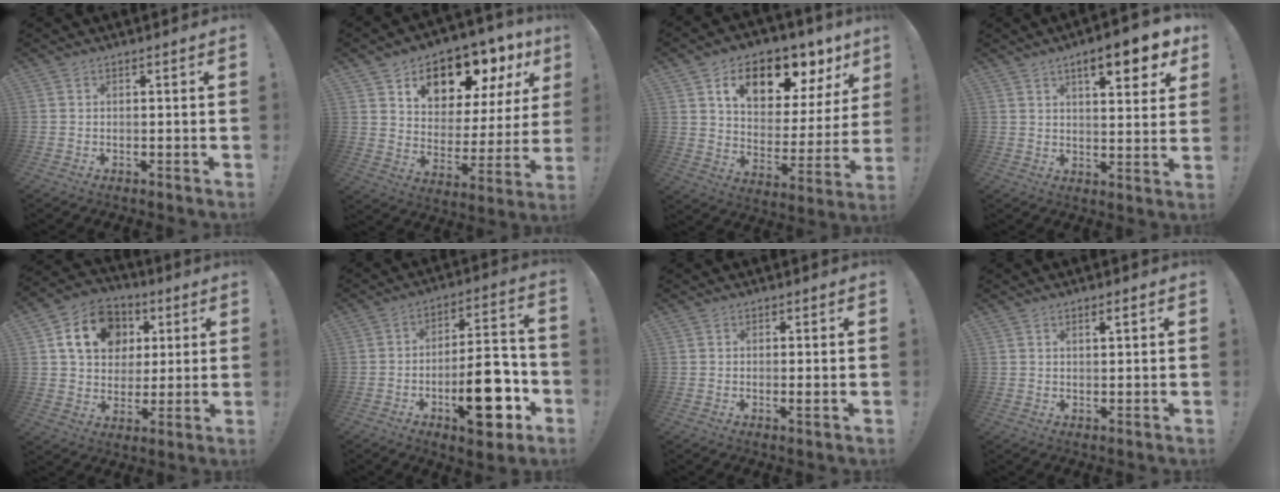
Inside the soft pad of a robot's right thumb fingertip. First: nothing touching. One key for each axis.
{"total": 13.3, "fx": 9.8, "fy": 6.6, "fz": 6.1, "tx": -0.087, "ty": -0.078, "tz": 0.170}
{"total": 14.9, "fx": 9.2, "fy": 7.8, "fz": 8.8, "tx": -0.136, "ty": -0.055, "tz": 0.153}
{"total": 10.7, "fx": 5.9, "fy": 2.7, "fz": 8.5, "tx": -0.107, "ty": -0.032, "tz": 0.091}
{"total": 15.7, "fx": 5.4, "fy": 12.4, "fz": 8.0, "tx": -0.114, "ty": -0.009, "tz": 0.111}
{"total": 18.6, "fx": -7.1, "fy": 7.4, "fz": 15.5, "tx": -0.213, "ty": 0.047, "tz": -0.100}
{"total": 1.3, "fx": 0.2, "fy": -0.2, "fz": 1.3, "tx": -0.014, "ty": -0.006, "tz": 0.000}
{"total": 1.9, "fx": 1.1, "fy": 0.4, "fz": 1.5, "tx": -0.017, "ty": -0.004, "tz": 0.015}